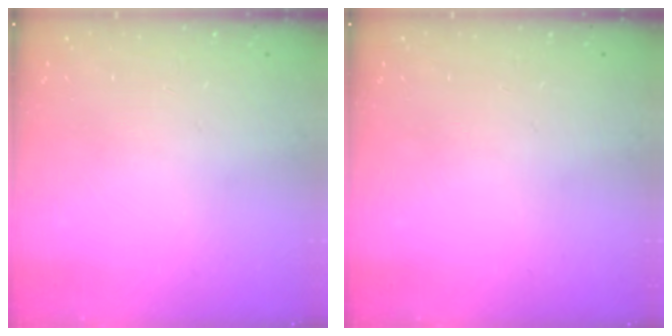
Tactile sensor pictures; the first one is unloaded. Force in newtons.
{"total": 0.0}